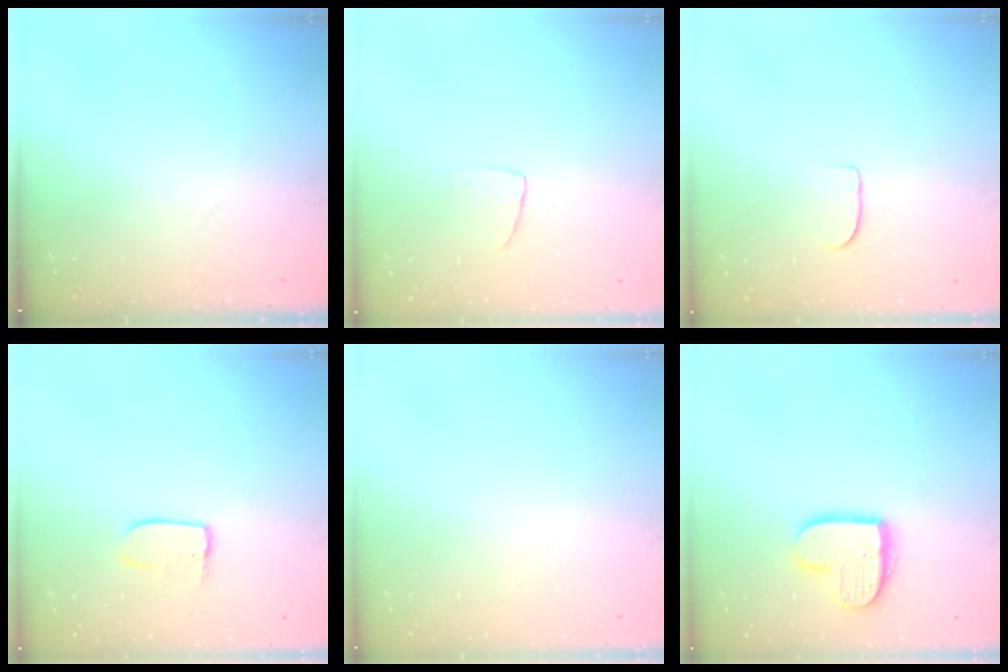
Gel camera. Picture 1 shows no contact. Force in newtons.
{"total": 4.0, "press": 4.0, "slide": 0.3}
{"total": 4.9, "press": 4.9, "slide": 0.3}
{"total": 6.8, "press": 6.8, "slide": 0.1}
{"total": 0.5, "press": 0.5, "slide": 0.1}
{"total": 12.6, "press": 12.6, "slide": 0.9}